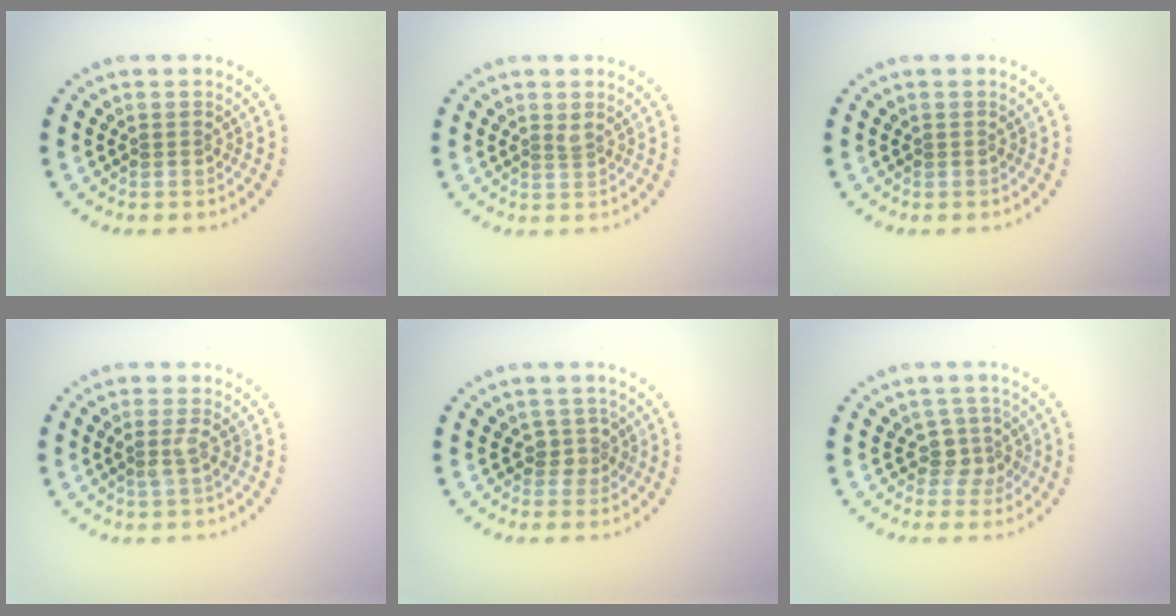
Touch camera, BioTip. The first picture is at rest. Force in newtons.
{"total": 0.8, "press": 0.6, "slide": 0.6}
{"total": 0.0}
{"total": 1.3, "press": 1.1, "slide": 0.7}
{"total": 1.6, "press": 1.3, "slide": 1.0}
{"total": 2.1, "press": 1.7, "slide": 1.2}